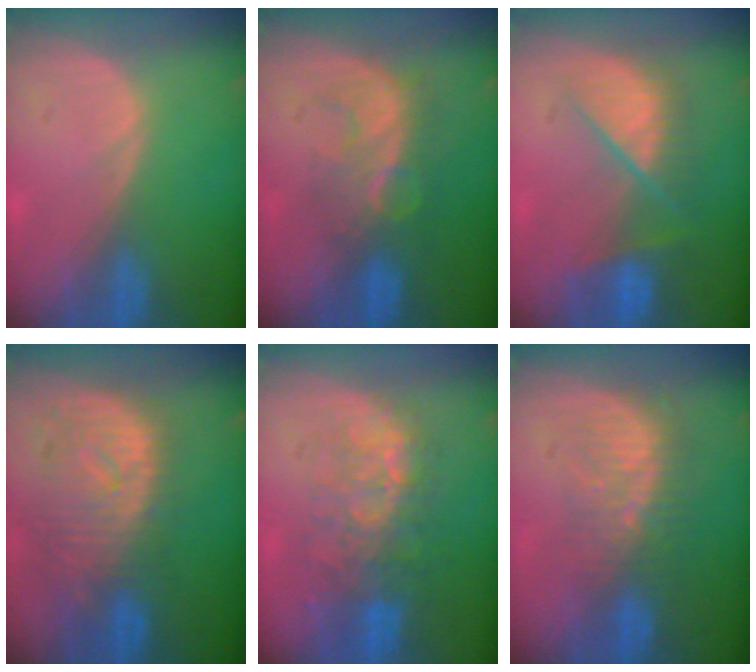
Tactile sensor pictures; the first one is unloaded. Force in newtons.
{"total": 8.1, "press": 7.4, "slide": 3.2}
{"total": 8.2, "press": 7.7, "slide": 2.9}
{"total": 10.9, "press": 9.7, "slide": 4.9}
{"total": 10.0, "press": 8.4, "slide": 5.3}
{"total": 8.0, "press": 7.6, "slide": 2.6}